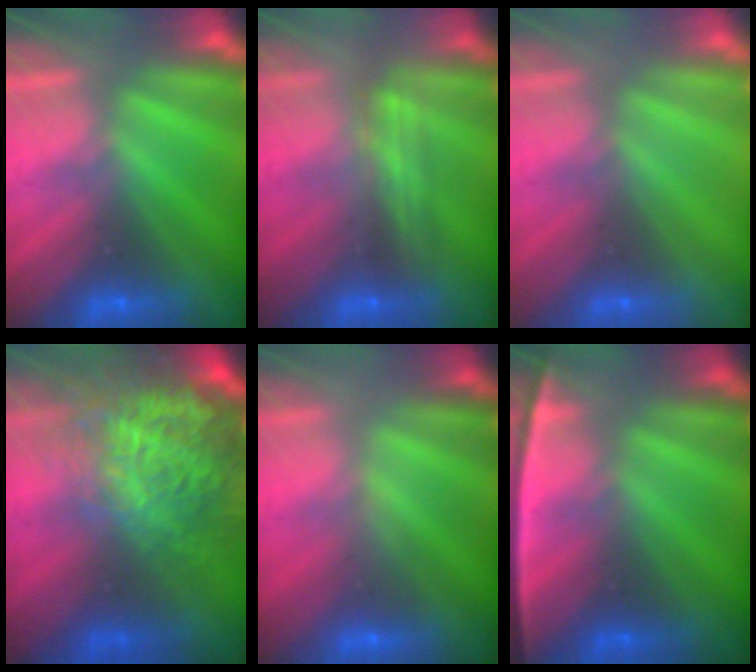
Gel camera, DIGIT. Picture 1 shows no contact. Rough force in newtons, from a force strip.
{"total": 2.4}
{"total": 3.1}
{"total": 7.6}
{"total": 2.2}
{"total": 2.4}